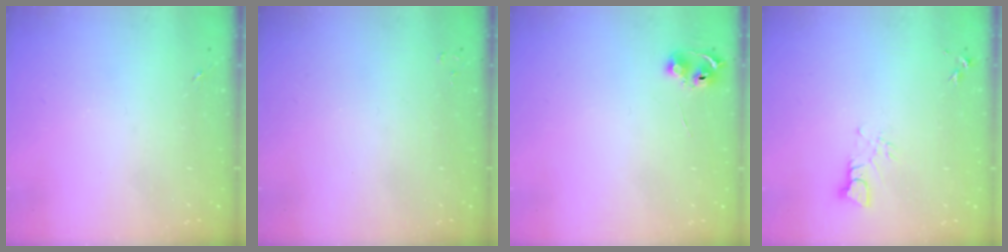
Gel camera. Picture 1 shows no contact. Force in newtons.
{"total": 2.0, "press": 2.0, "slide": 0.3}
{"total": 6.3, "press": 6.3, "slide": 0.8}
{"total": 3.2, "press": 3.2, "slide": 0.2}